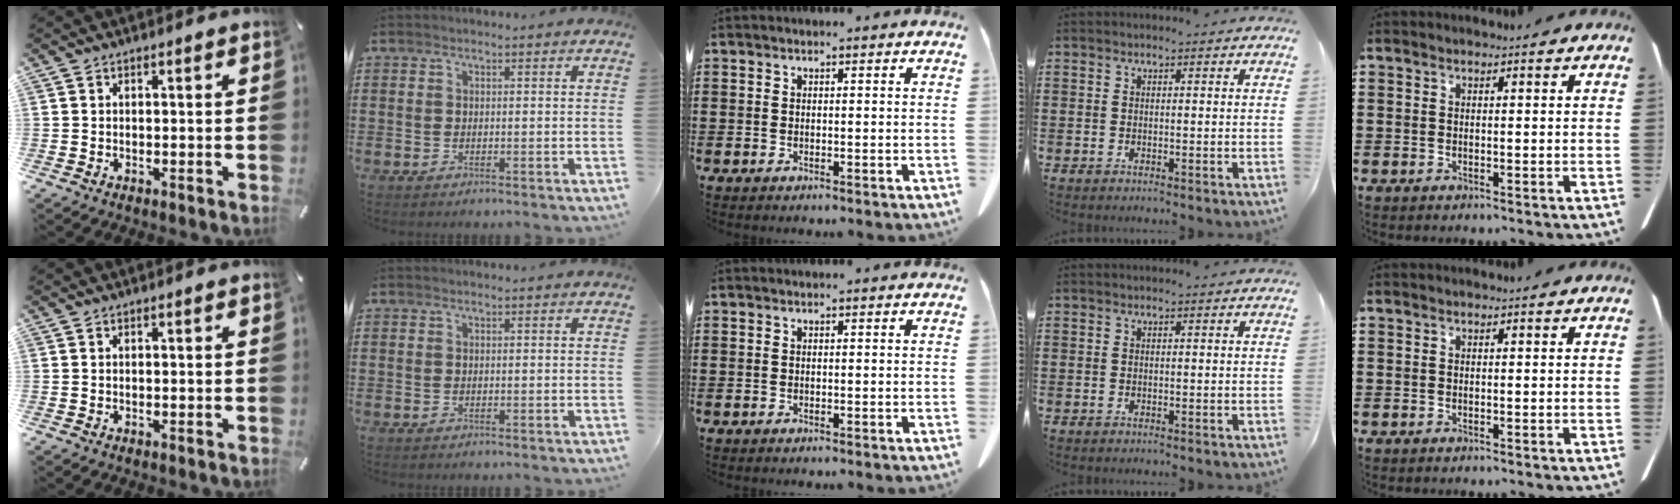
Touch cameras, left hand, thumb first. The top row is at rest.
{}